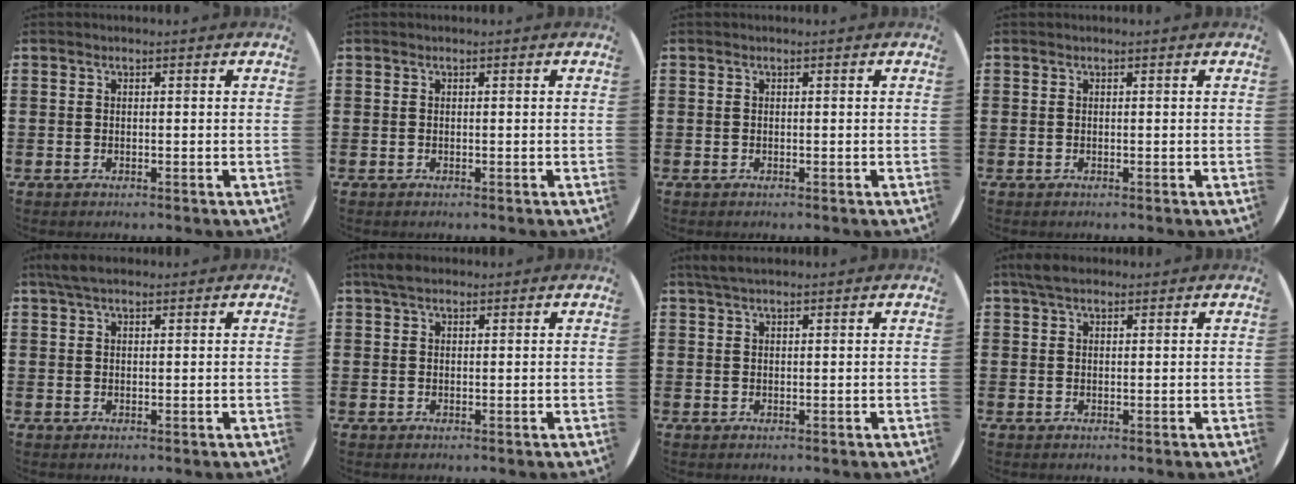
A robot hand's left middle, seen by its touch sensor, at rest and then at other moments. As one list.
[{"total": 0.0}, {"total": 0.0}, {"total": 0.0}, {"total": 2.8, "force": [2.1, 0.9, 1.6], "torque": [-0.036, 0.007, 0.038]}, {"total": 2.3, "force": [1.8, 1.0, 1.1], "torque": [-0.017, 0.005, 0.030]}, {"total": 2.0, "force": [1.7, 0.4, 1.1], "torque": [-0.023, 0.005, 0.030]}, {"total": 2.7, "force": [2.1, 1.1, 1.4], "torque": [-0.032, 0.009, 0.039]}]